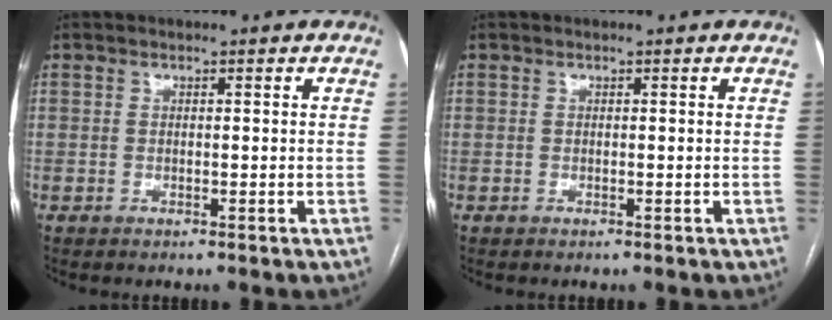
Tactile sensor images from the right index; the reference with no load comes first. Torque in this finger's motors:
{"motor_torque": [0.00, 0.00, 0.00, 0.01]}